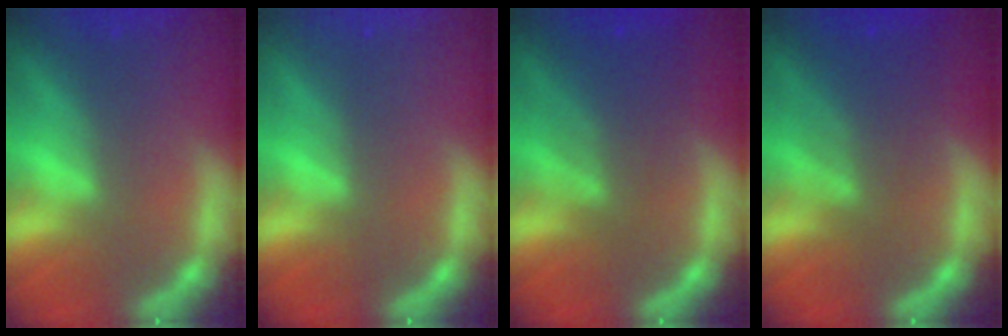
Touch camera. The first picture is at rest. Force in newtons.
{"total": 0.0}
{"total": 5.6}
{"total": 5.6}